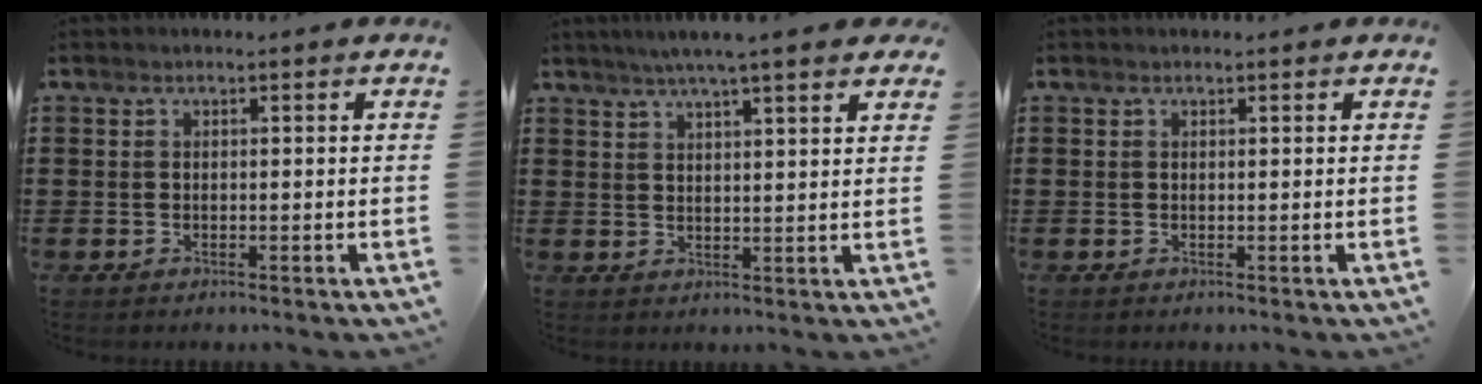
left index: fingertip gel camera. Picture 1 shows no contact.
{"total": 4.4, "force": [3.6, 0.2, 2.6], "torque": [-0.059, -0.002, 0.063]}
{"total": 0.0}